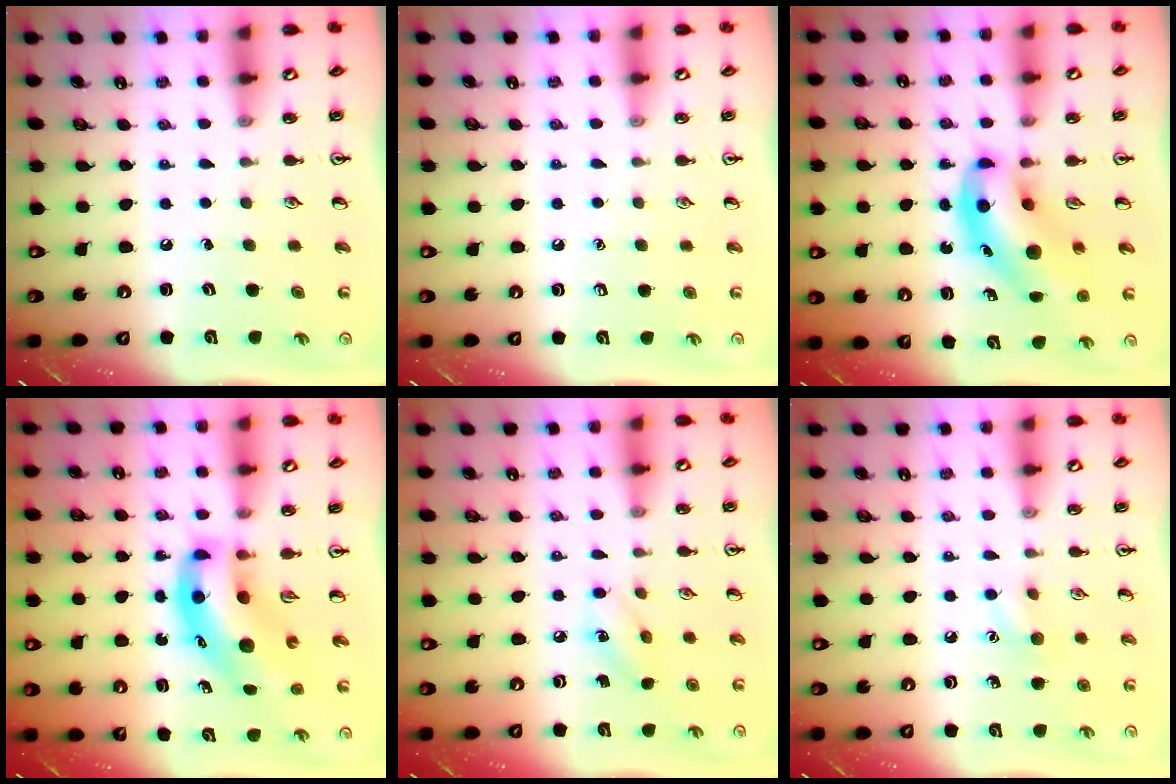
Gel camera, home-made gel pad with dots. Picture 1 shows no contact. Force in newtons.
{"total": 0.0}
{"total": 9.5, "press": 9.2, "slide": 2.4}
{"total": 10.1, "press": 9.7, "slide": 2.8}
{"total": 5.4, "press": 5.1, "slide": 1.5}
{"total": 6.7, "press": 6.4, "slide": 2.1}